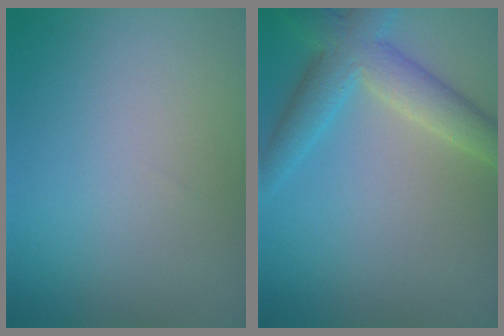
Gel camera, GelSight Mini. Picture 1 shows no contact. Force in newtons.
{"total": 5.2, "press": 5.2, "slide": 0.3}